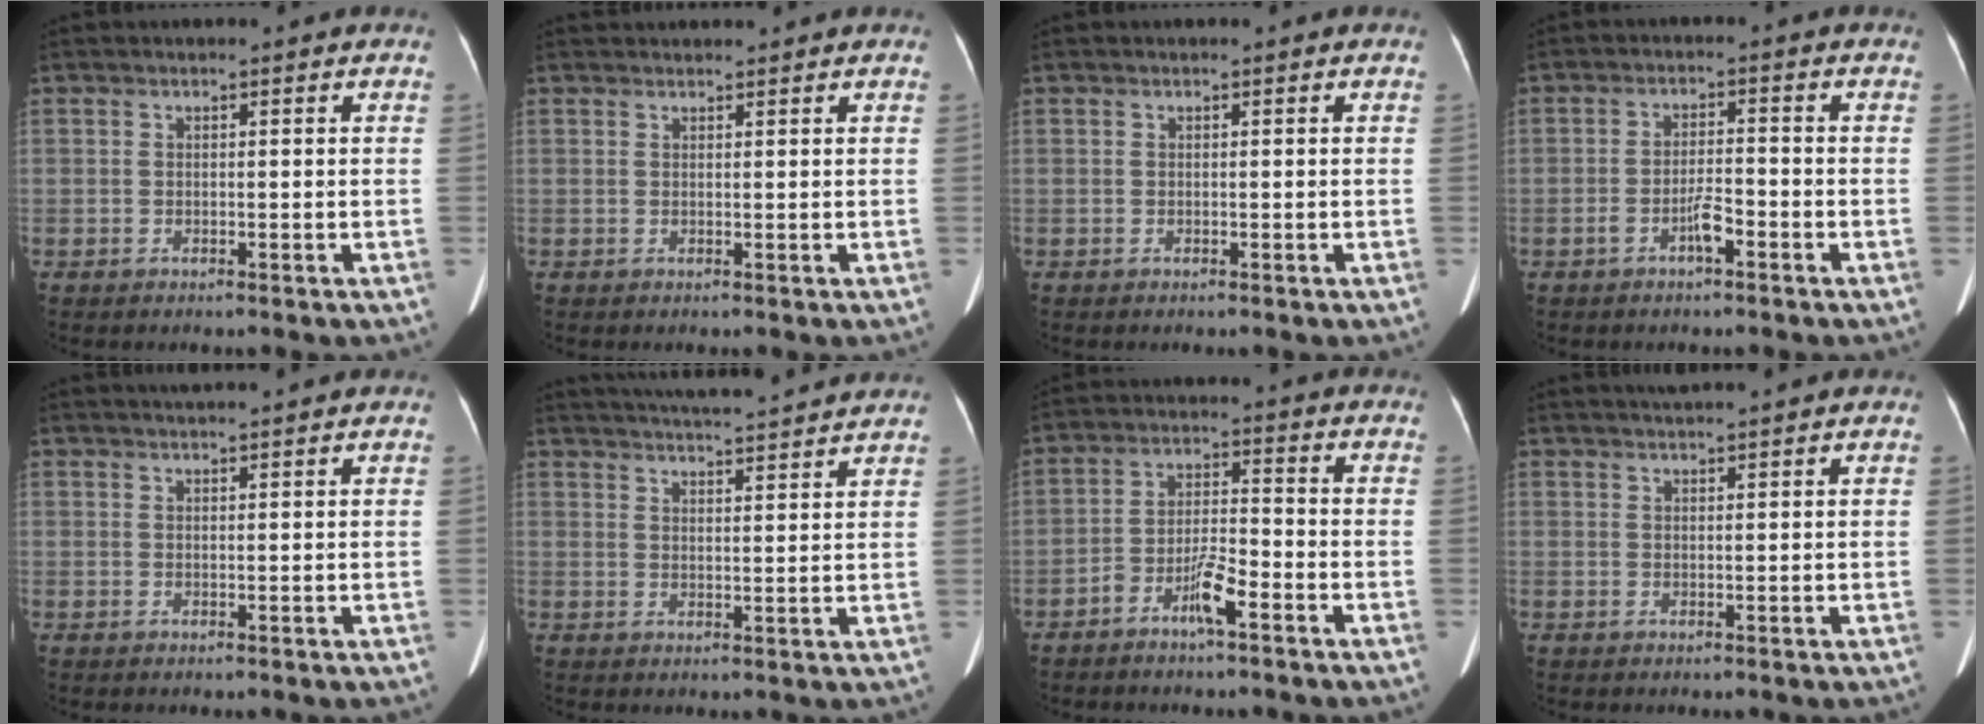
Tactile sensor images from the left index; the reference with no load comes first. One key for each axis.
{"total": 3.1, "fx": 3.1, "fy": 0.4, "fz": 0.5, "tx": -0.006, "ty": 0.033, "tz": 0.043}
{"total": 0.0}
{"total": 3.3, "fx": -2.0, "fy": 0.7, "fz": 2.5, "tx": -0.048, "ty": 0.003, "tz": -0.035}
{"total": 3.8, "fx": 3.4, "fy": -0.1, "fz": 1.6, "tx": -0.019, "ty": 0.025, "tz": 0.048}
{"total": 14.2, "fx": 13.2, "fy": 0.4, "fz": 5.2, "tx": -0.089, "ty": 0.021, "tz": 0.179}
{"total": 5.6, "fx": -3.5, "fy": 0.9, "fz": 4.3, "tx": -0.090, "ty": 0.008, "tz": -0.065}
{"total": 3.4, "fx": 3.0, "fy": -0.3, "fz": 1.5, "tx": -0.016, "ty": 0.026, "tz": 0.047}